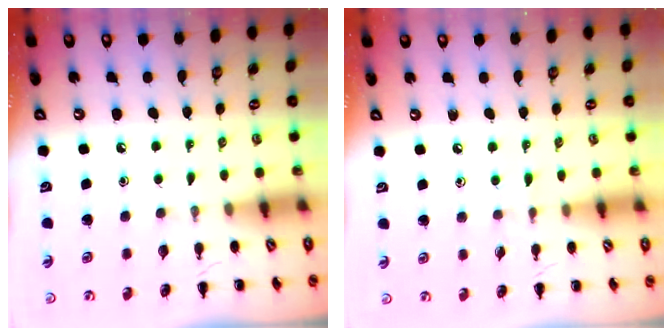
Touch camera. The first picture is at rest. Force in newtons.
{"total": 3.0, "press": 2.7, "slide": 1.2}